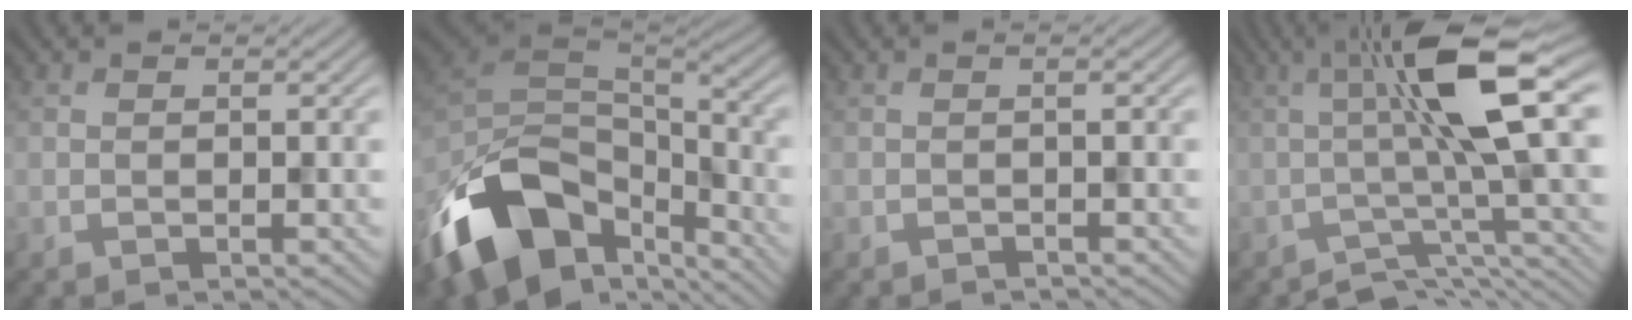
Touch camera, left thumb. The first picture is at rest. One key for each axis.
{"total": 16.6, "fx": -9.1, "fy": 9.4, "fz": 10.3, "tx": -0.249, "ty": -0.036, "tz": -0.153}
{"total": 0.8, "fx": -0.4, "fy": 0.2, "fz": 0.6, "tx": -0.008, "ty": -0.001, "tz": -0.013}
{"total": 11.1, "fx": -2.0, "fy": 2.3, "fz": 10.7, "tx": -0.152, "ty": 0.028, "tz": -0.042}